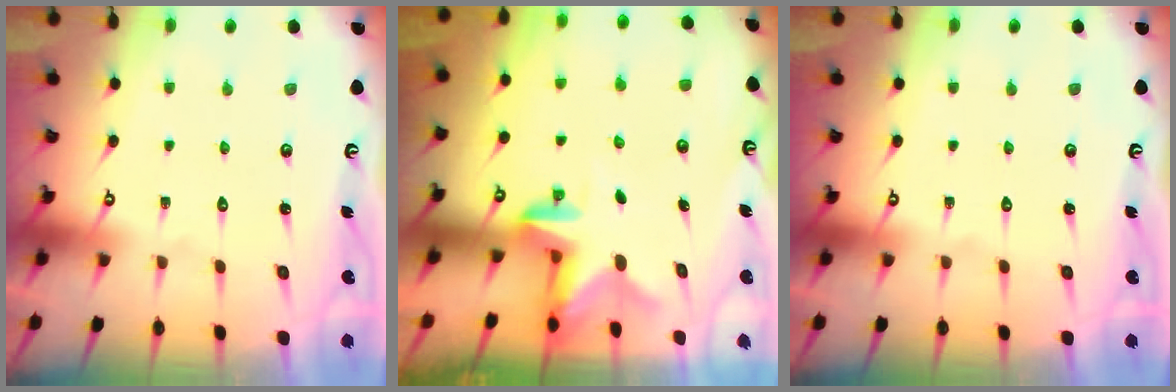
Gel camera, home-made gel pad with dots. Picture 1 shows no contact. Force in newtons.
{"total": 2.4, "press": 2.3, "slide": 0.4}
{"total": 0.0}